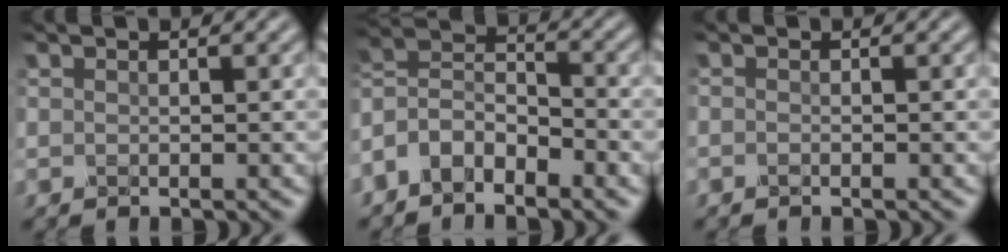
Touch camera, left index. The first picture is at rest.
{"total": 5.8, "force": [-3.5, 3.0, 3.4], "torque": [-0.065, 0.008, -0.080]}
{"total": 0.5, "force": [-0.3, 0.1, 0.4], "torque": [-0.006, -0.003, -0.006]}